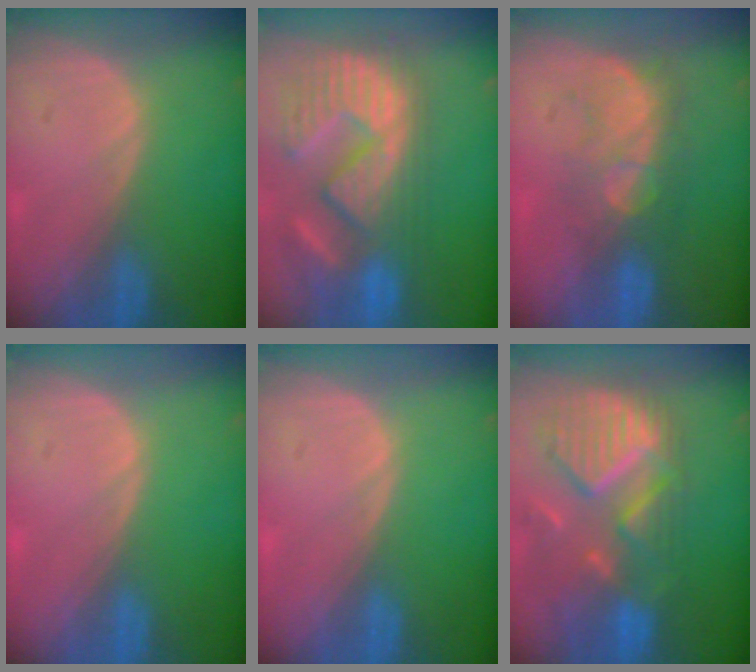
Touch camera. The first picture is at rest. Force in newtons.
{"total": 14.0, "press": 12.2, "slide": 6.7}
{"total": 7.6, "press": 7.2, "slide": 2.3}
{"total": 0.0}
{"total": 0.0}
{"total": 11.8, "press": 10.4, "slide": 5.6}